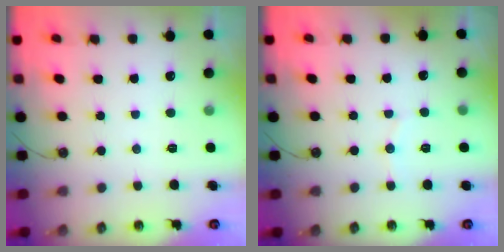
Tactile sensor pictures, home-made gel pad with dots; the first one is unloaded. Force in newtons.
{"total": 4.9, "press": 4.7, "slide": 1.1}